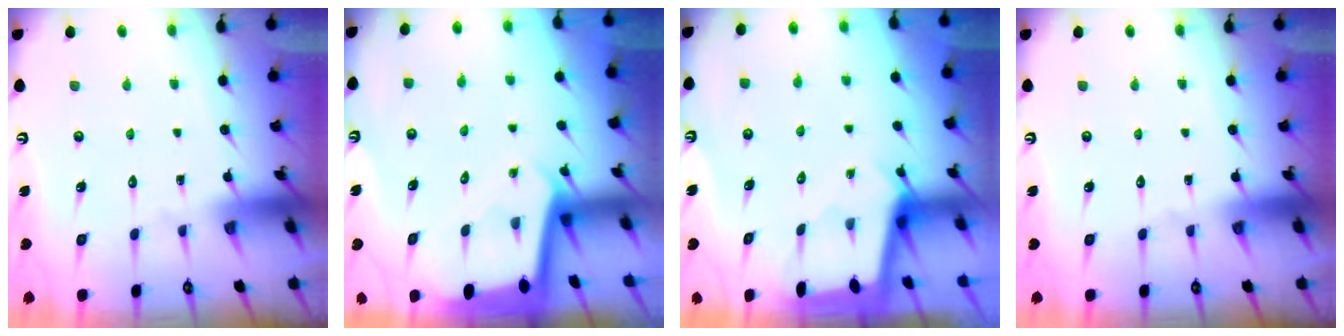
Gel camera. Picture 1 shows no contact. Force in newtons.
{"total": 1.9, "press": 1.9, "slide": 0.1}
{"total": 2.2, "press": 2.2, "slide": 0.3}
{"total": 0.0}